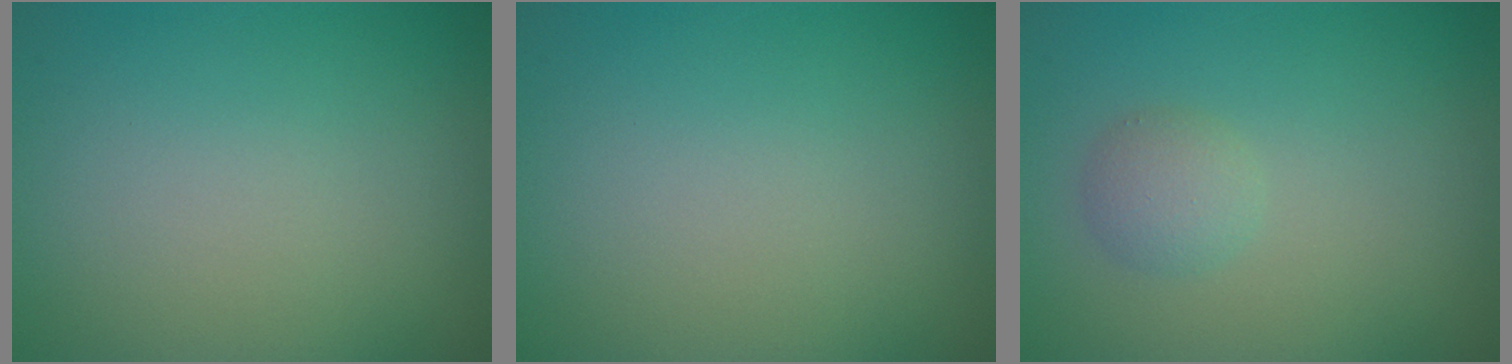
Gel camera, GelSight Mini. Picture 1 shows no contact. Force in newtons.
{"total": 0.0}
{"total": 1.7, "press": 1.7, "slide": 0.1}